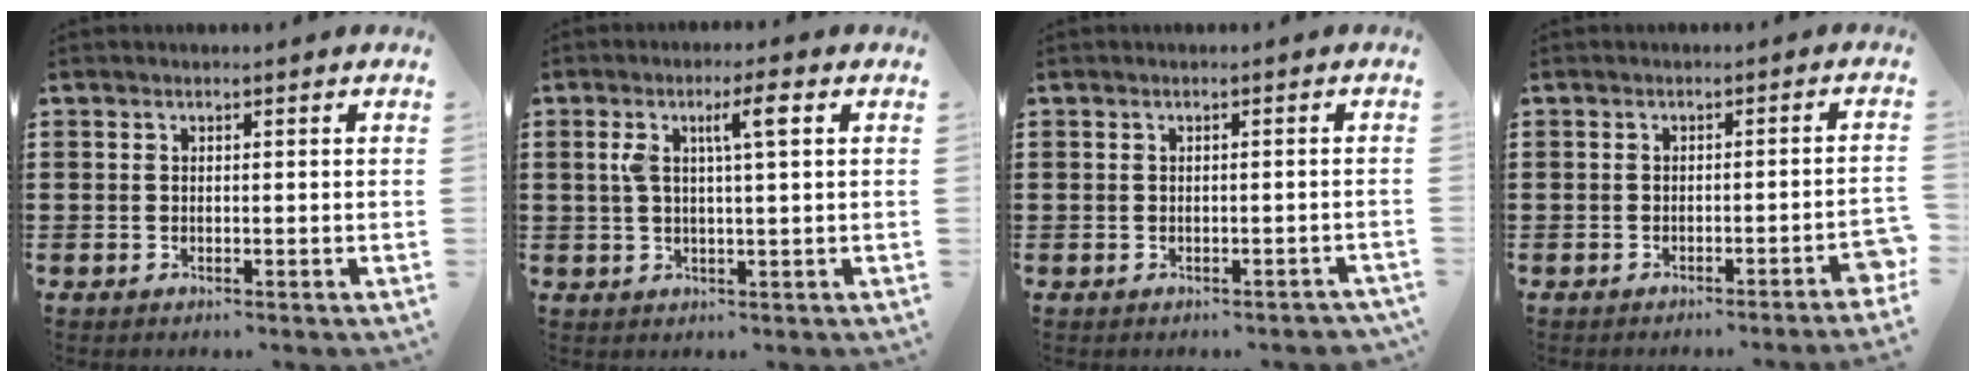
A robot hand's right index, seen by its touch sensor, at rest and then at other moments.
{"total": 5.5, "force": [1.7, 0.8, 5.1], "torque": [-0.095, 0.003, 0.022]}
{"total": 0.6, "force": [-0.5, 0.3, 0.2], "torque": [-0.006, -0.002, -0.010]}
{"total": 2.2, "force": [-1.5, -0.3, 1.5], "torque": [-0.024, -0.003, -0.029]}